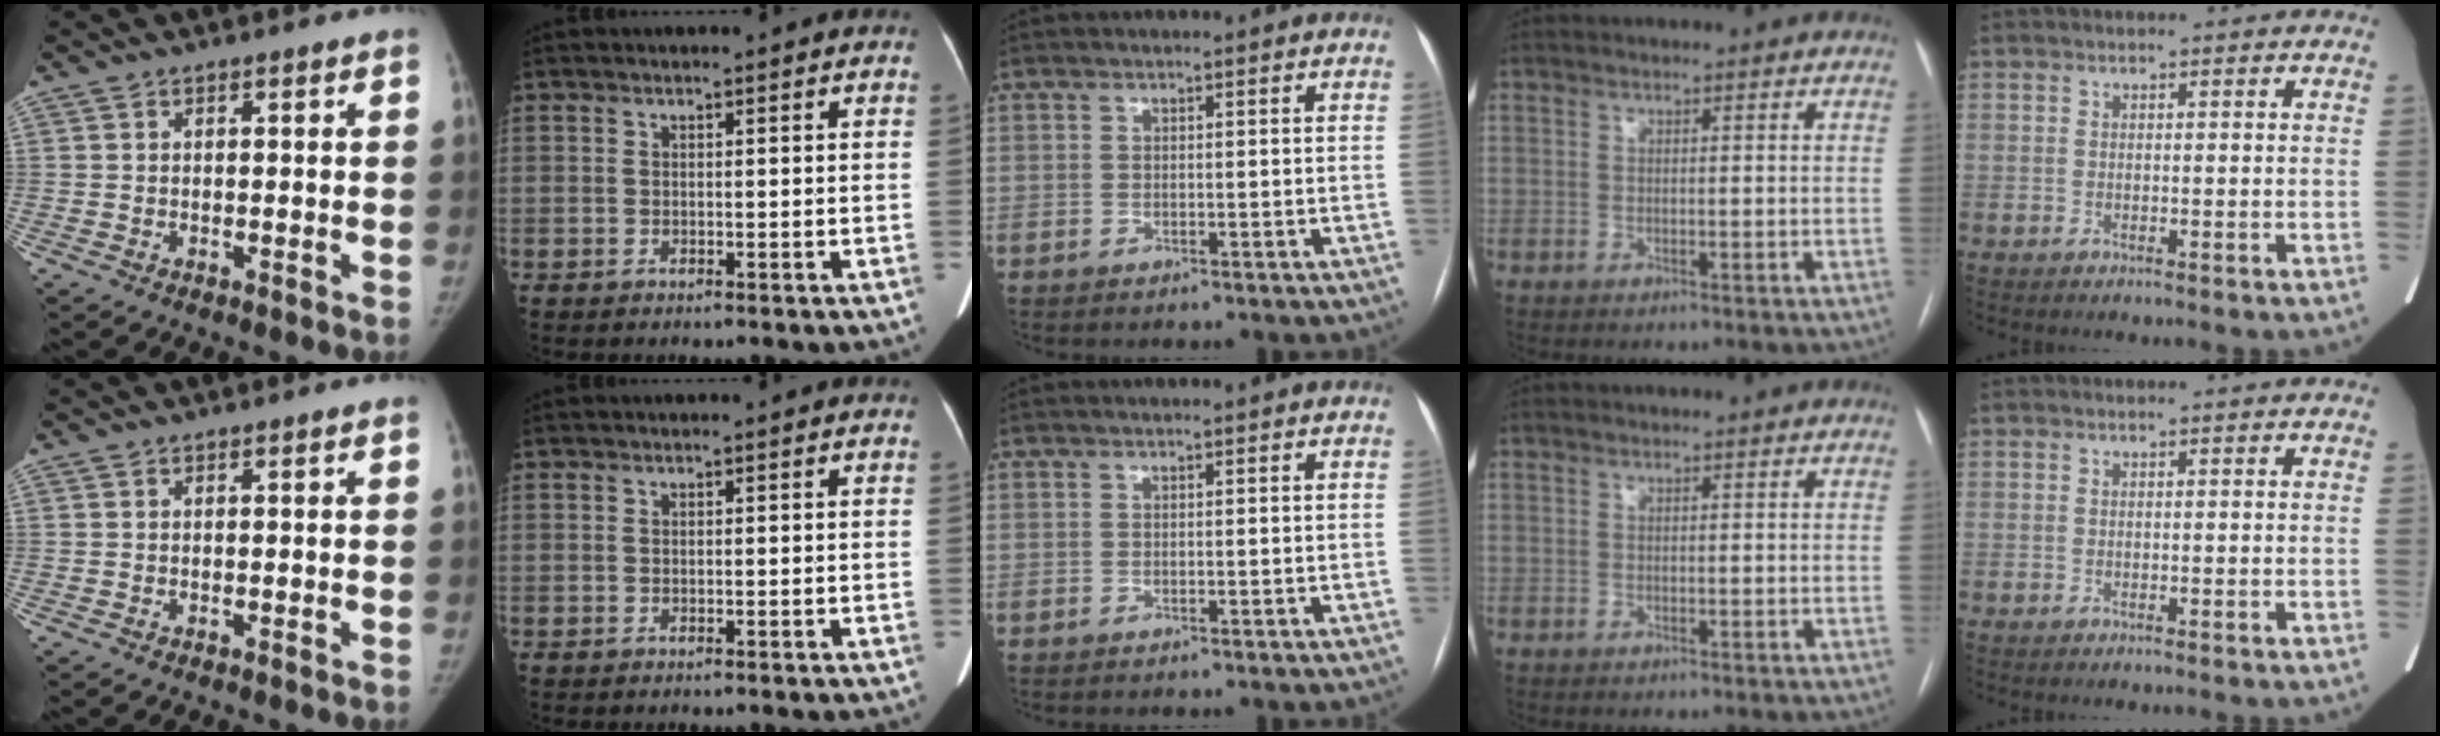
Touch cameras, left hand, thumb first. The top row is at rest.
{}